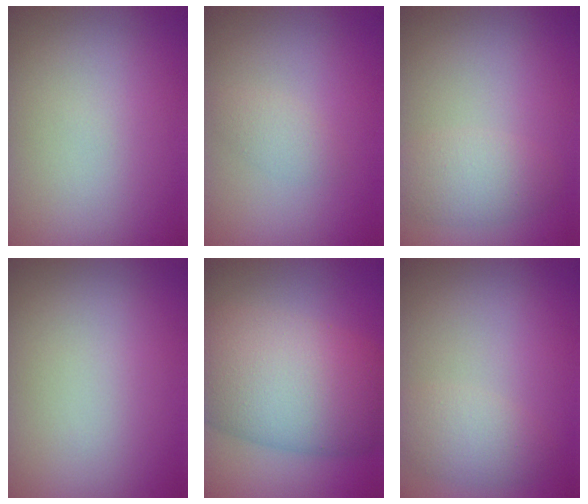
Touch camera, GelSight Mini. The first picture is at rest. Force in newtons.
{"total": 1.3, "press": 1.3, "slide": 0.0}
{"total": 2.6, "press": 2.6, "slide": 0.1}
{"total": 0.0}
{"total": 11.5, "press": 11.5, "slide": 0.6}
{"total": 2.6, "press": 2.6, "slide": 0.1}